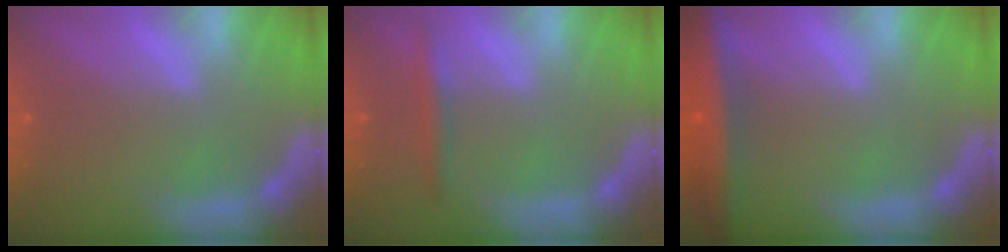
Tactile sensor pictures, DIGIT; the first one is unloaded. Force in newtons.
{"total": 1.9}
{"total": 7.4}